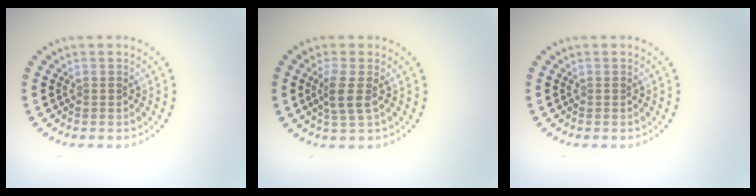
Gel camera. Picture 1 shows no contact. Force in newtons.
{"total": 2.3, "press": 1.9, "slide": 1.4}
{"total": 0.0}